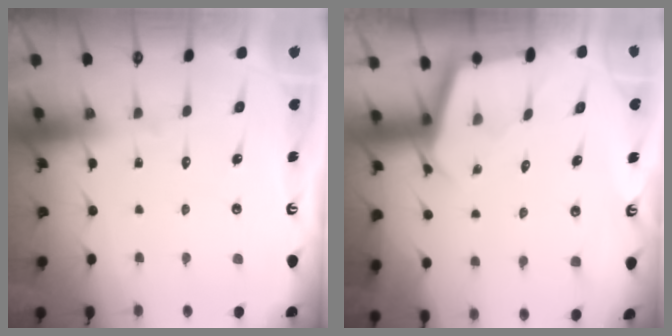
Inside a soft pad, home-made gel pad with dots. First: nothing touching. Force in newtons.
{"total": 2.4, "press": 2.4, "slide": 0.2}